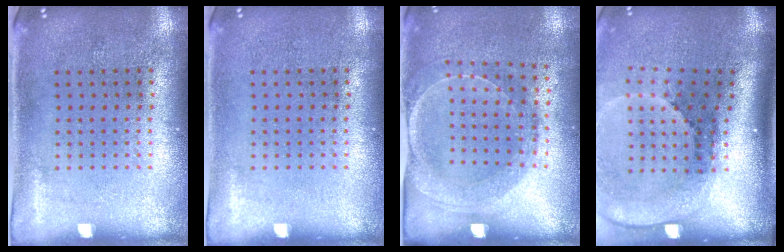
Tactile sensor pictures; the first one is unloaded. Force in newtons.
{"total": 0.0}
{"total": 1.6, "press": 1.5, "slide": 0.4}
{"total": 2.5, "press": 1.7, "slide": 1.8}